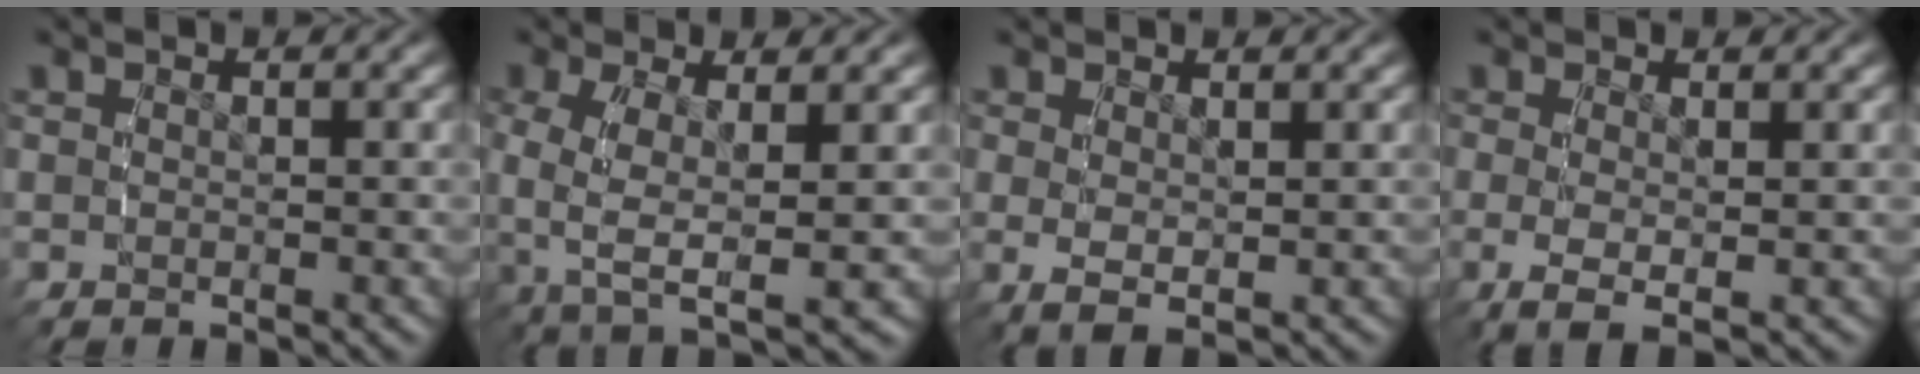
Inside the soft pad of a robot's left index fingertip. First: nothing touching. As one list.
[{"total": 7.2, "force": [-0.3, 4.7, 5.5], "torque": [-0.127, -0.021, -0.002]}, {"total": 2.4, "force": [0.3, 1.1, 2.1], "torque": [-0.042, -0.009, 0.012]}, {"total": 3.1, "force": [-0.7, 1.3, 2.8], "torque": [-0.064, -0.020, -0.002]}]